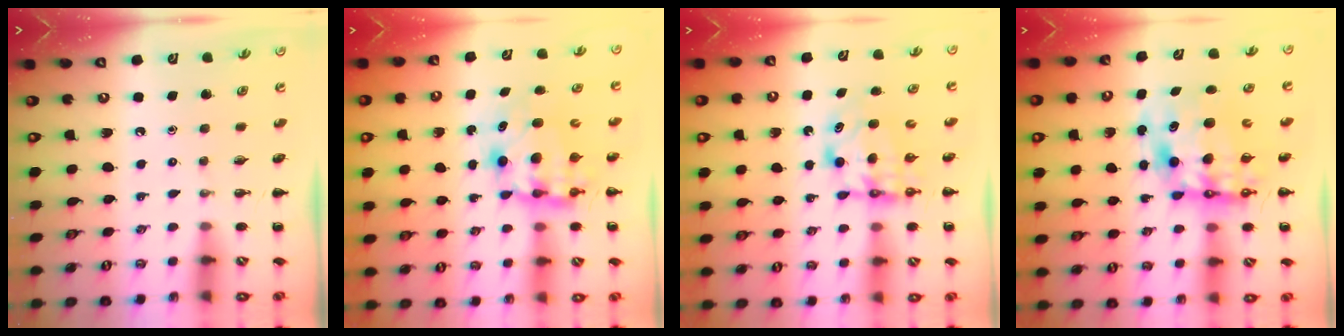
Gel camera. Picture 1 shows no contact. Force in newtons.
{"total": 7.7, "press": 7.5, "slide": 1.9}
{"total": 6.0, "press": 6.0, "slide": 0.4}
{"total": 11.4, "press": 11.1, "slide": 2.9}